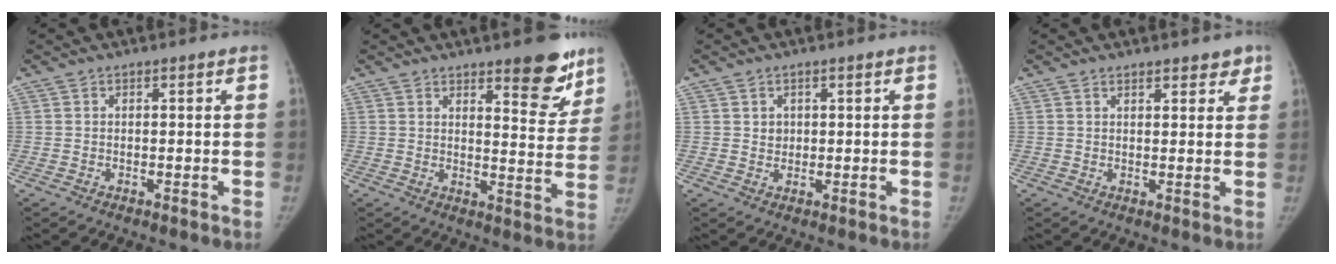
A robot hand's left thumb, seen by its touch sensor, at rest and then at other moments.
{"total": 10.8, "force": [7.4, 3.4, 7.1], "torque": [-0.048, -0.051, 0.102]}
{"total": 1.7, "force": [0.7, 1.4, 0.5], "torque": [0.001, -0.005, 0.014]}
{"total": 4.2, "force": [3.3, 1.8, 1.9], "torque": [0.004, -0.013, 0.044]}